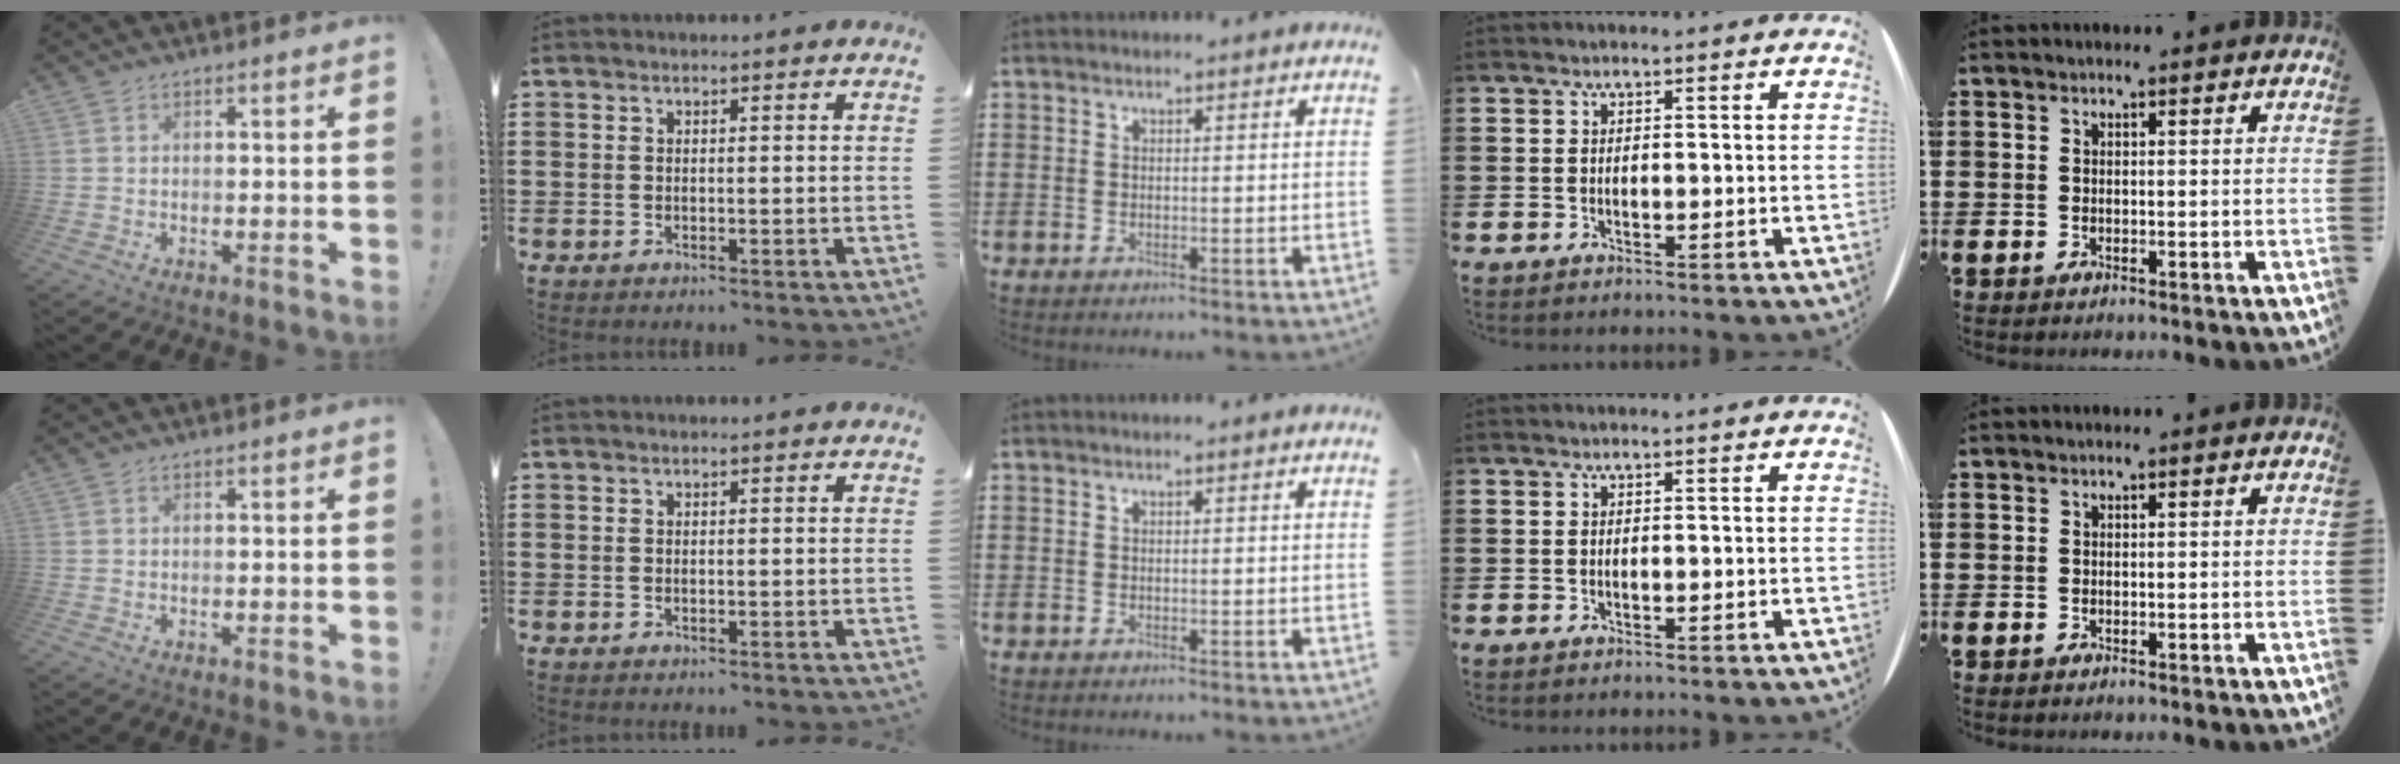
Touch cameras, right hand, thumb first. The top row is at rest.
{}